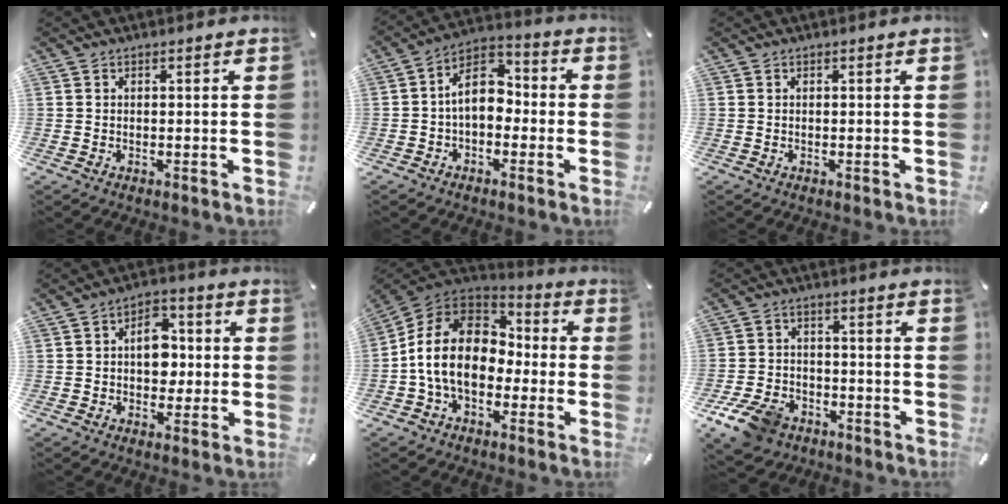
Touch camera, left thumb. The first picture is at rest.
{"total": 9.3, "force": [-0.6, 6.2, 6.8], "torque": [-0.127, 0.009, -0.012]}
{"total": 0.0}
{"total": 8.7, "force": [0.2, 6.5, 5.8], "torque": [-0.074, 0.007, 0.001]}
{"total": 15.0, "force": [-2.6, 11.0, 9.8], "torque": [-0.215, 0.032, -0.050]}
{"total": 10.2, "force": [-6.3, 6.7, 4.4], "torque": [-0.083, 0.037, -0.116]}